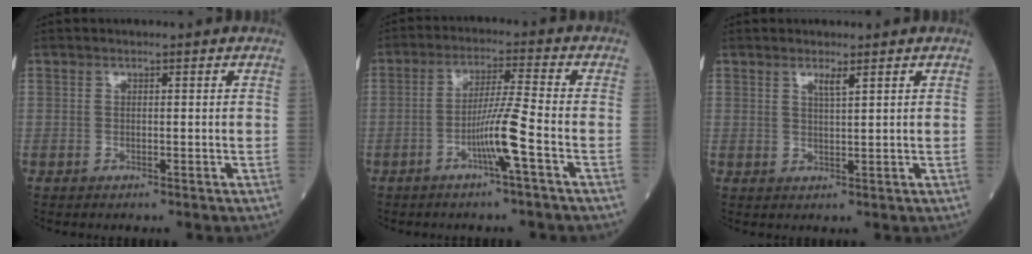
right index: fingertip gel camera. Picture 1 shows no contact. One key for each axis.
{"total": 9.0, "fx": -3.9, "fy": -1.2, "fz": 8.0, "tx": -0.154, "ty": 0.006, "tz": -0.073}
{"total": 1.6, "fx": 1.1, "fy": -0.1, "fz": 1.2, "tx": -0.024, "ty": -0.005, "tz": 0.020}